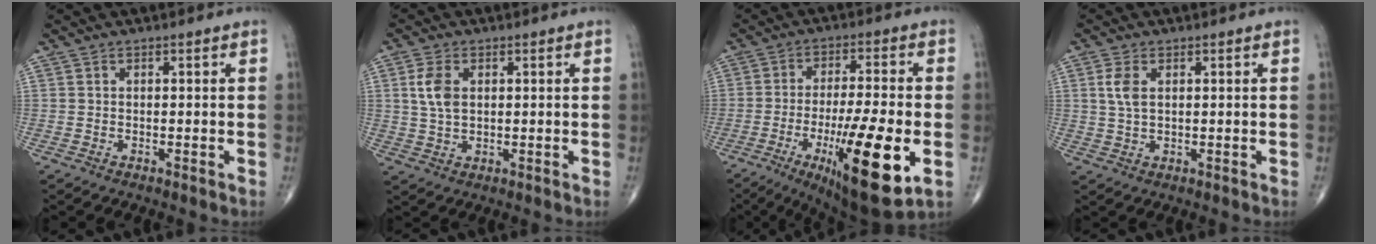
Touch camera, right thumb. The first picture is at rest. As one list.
[{"total": 5.5, "force": [1.3, 3.3, 4.2], "torque": [-0.083, 0.000, 0.026]}, {"total": 20.1, "force": [-6.2, 4.8, 18.5], "torque": [-0.294, -0.007, -0.086]}, {"total": 4.0, "force": [1.1, 2.2, 3.2], "torque": [-0.067, 0.000, 0.024]}]